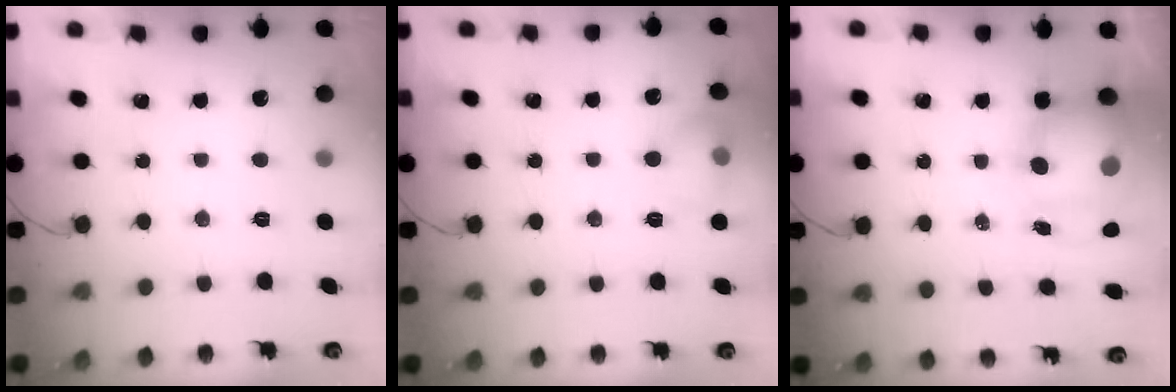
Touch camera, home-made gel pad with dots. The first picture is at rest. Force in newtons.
{"total": 7.5, "press": 7.4, "slide": 1.1}
{"total": 10.9, "press": 10.5, "slide": 2.6}